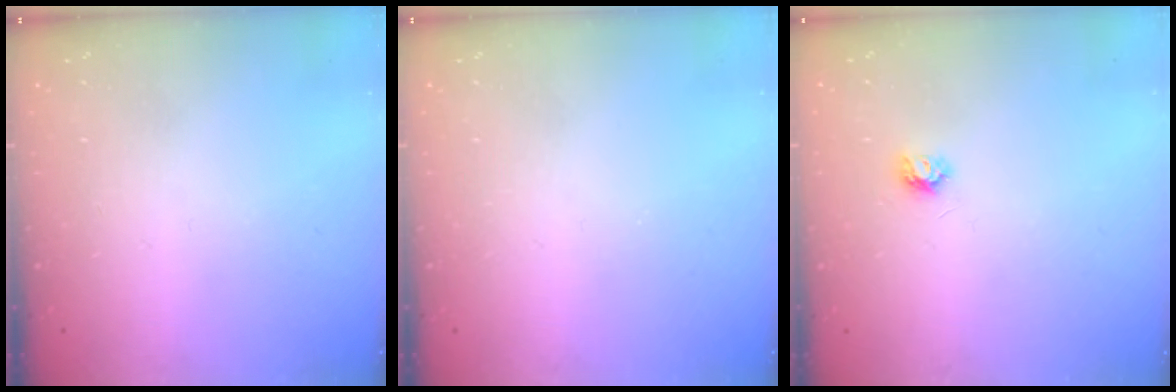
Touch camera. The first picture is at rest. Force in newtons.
{"total": 0.0}
{"total": 3.8, "press": 3.8, "slide": 0.4}